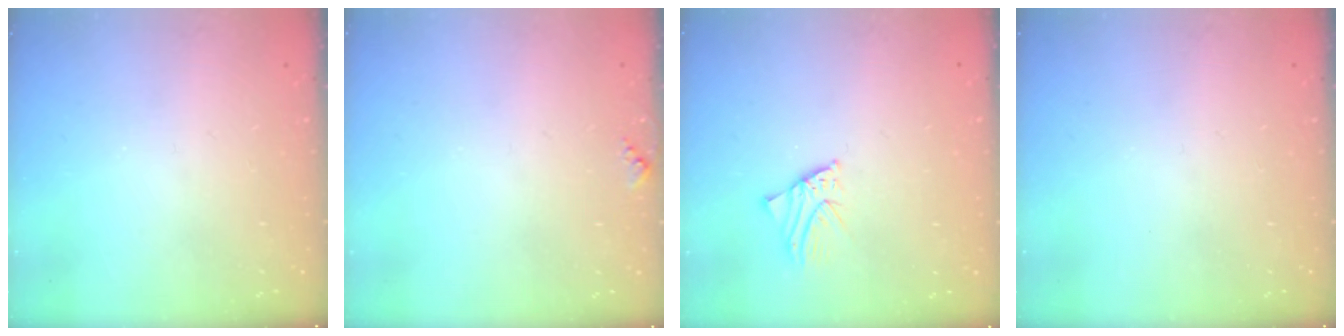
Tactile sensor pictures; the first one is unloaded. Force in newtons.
{"total": 4.7, "press": 4.5, "slide": 1.2}
{"total": 1.5, "press": 1.5, "slide": 0.0}
{"total": 0.0}